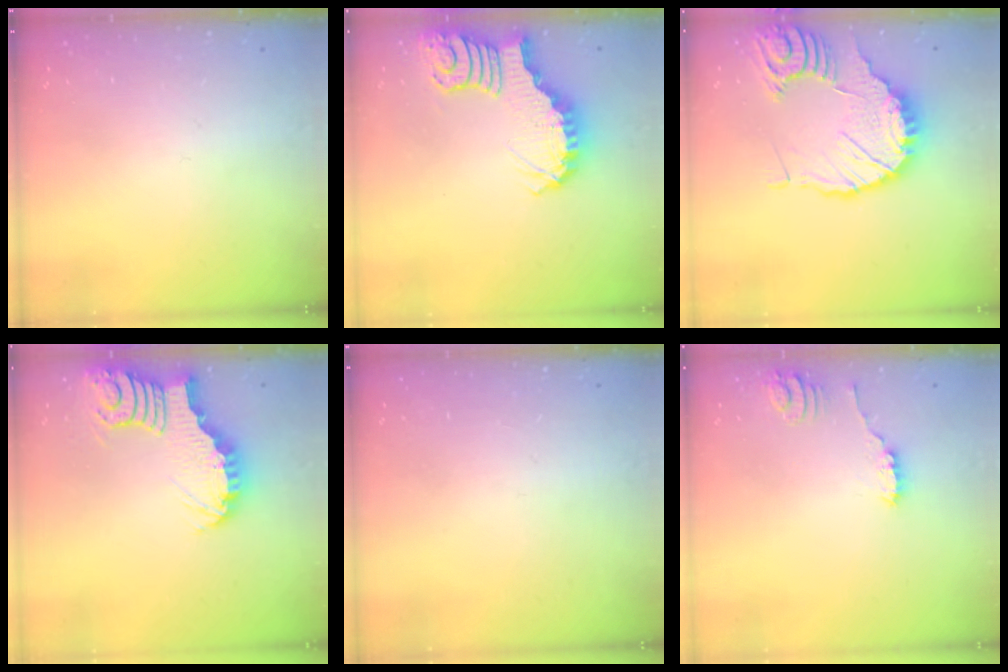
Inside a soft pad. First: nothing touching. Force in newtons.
{"total": 3.5, "press": 3.5, "slide": 0.7}
{"total": 14.1, "press": 14.0, "slide": 1.9}
{"total": 5.6, "press": 5.6, "slide": 0.6}
{"total": 0.0}
{"total": 1.6, "press": 1.5, "slide": 0.1}